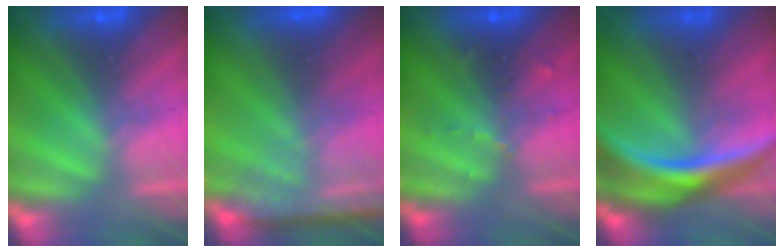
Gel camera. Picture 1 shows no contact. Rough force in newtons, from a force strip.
{"total": 7.6}
{"total": 2.8}
{"total": 10.7}